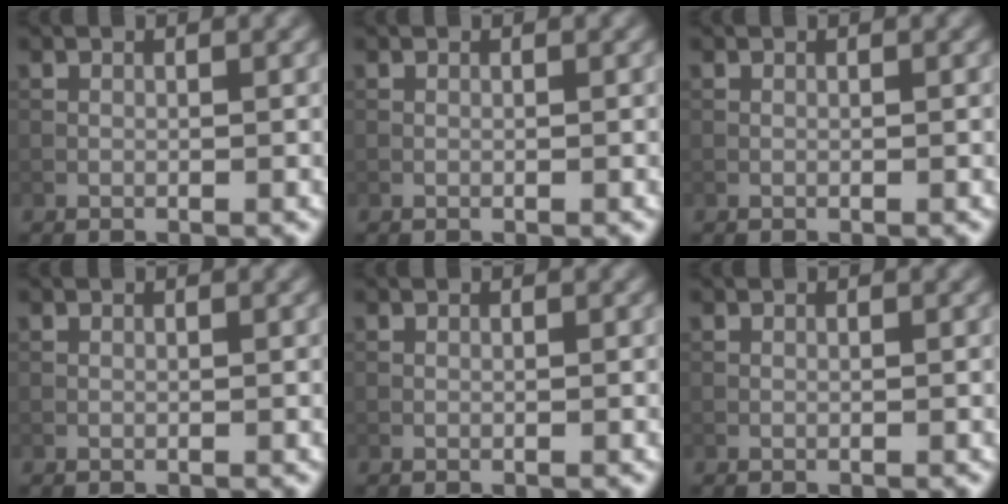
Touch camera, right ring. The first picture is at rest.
{"total": 0.0}
{"total": 0.0}
{"total": 0.0}
{"total": 0.0}
{"total": 0.0}